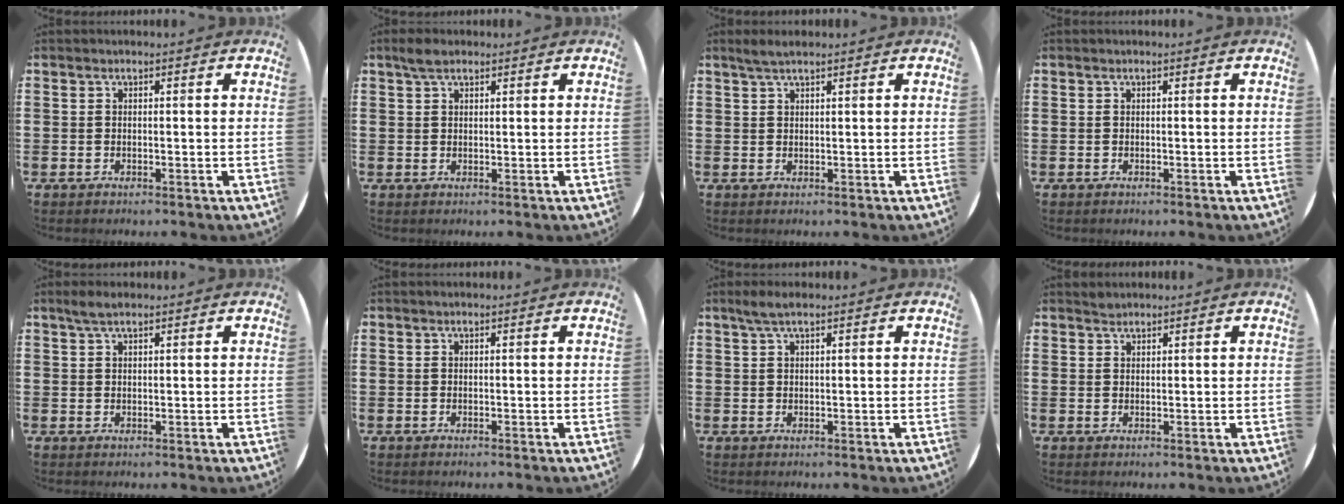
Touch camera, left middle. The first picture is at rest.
{"total": 2.3, "force": [1.8, 0.9, 1.1], "torque": [-0.018, 0.003, 0.031]}
{"total": 1.9, "force": [1.5, 0.1, 1.1], "torque": [-0.022, 0.002, 0.027]}
{"total": 0.0}
{"total": 2.1, "force": [1.6, 0.5, 1.3], "torque": [-0.026, 0.004, 0.029]}
{"total": 0.0}
{"total": 2.2, "force": [1.6, 0.3, 1.5], "torque": [-0.030, 0.005, 0.027]}
{"total": 1.1, "force": [1.0, 0.3, -0.1], "torque": [0.000, 0.001, 0.020]}